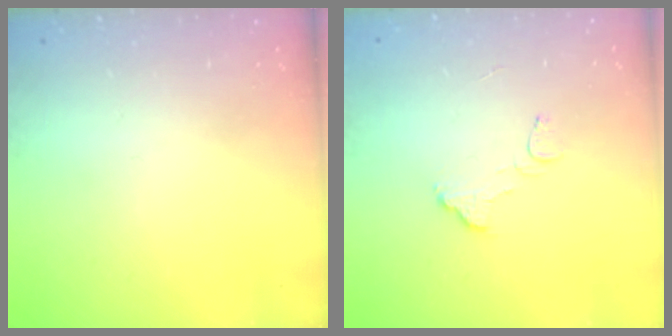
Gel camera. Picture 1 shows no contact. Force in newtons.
{"total": 3.3, "press": 3.3, "slide": 0.2}